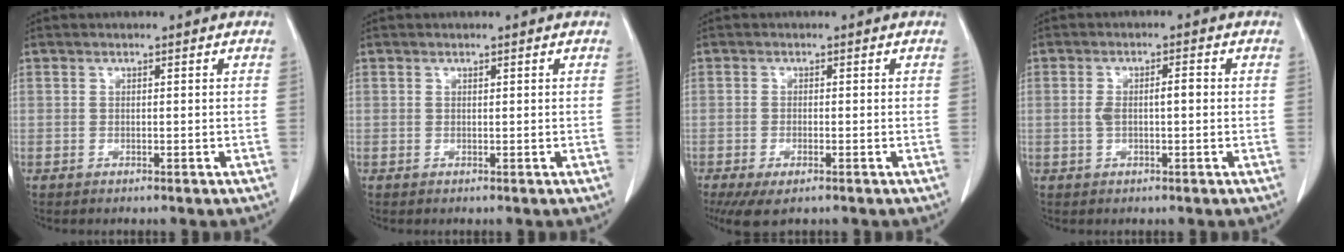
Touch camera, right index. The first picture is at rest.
{"total": 0.0}
{"total": 4.3, "force": [-2.6, 1.3, 3.2], "torque": [-0.056, -0.010, -0.038]}
{"total": 3.5, "force": [0.0, 1.1, 3.4], "torque": [-0.070, 0.013, 0.003]}